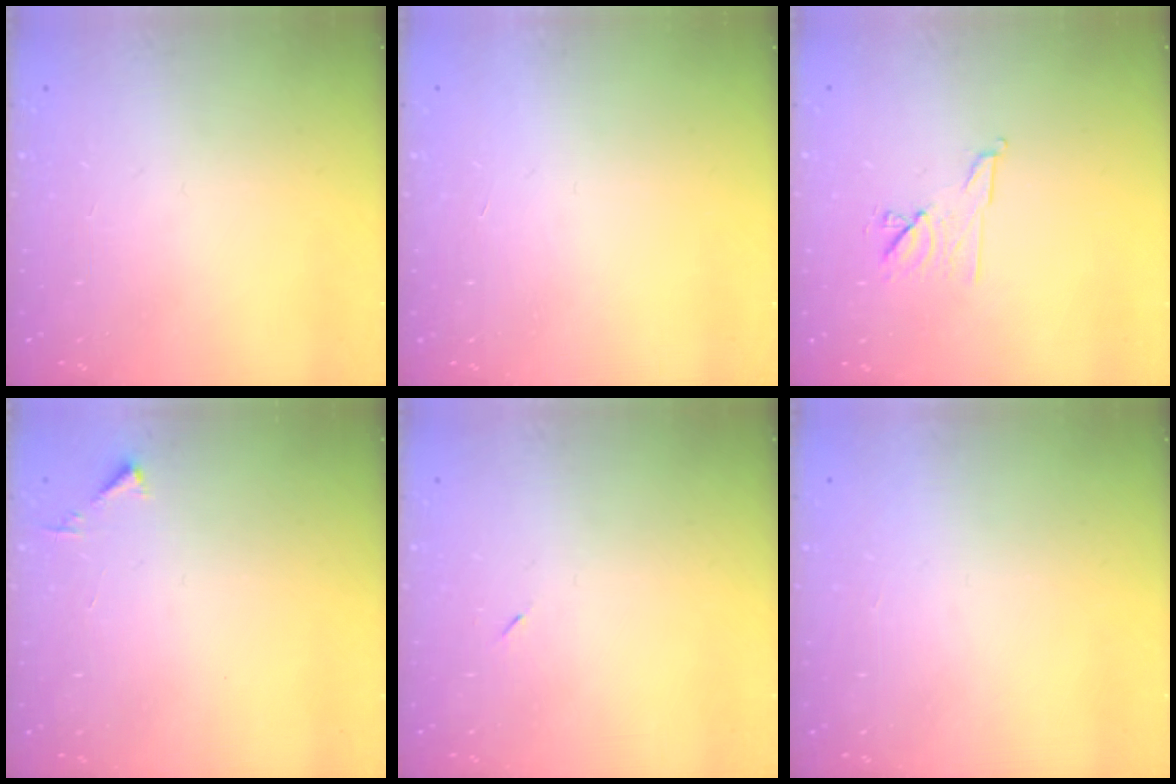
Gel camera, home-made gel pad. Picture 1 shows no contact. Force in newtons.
{"total": 1.5, "press": 1.5, "slide": 0.1}
{"total": 7.5, "press": 7.4, "slide": 1.3}
{"total": 3.3, "press": 3.2, "slide": 0.4}
{"total": 2.6, "press": 2.3, "slide": 1.2}
{"total": 1.6, "press": 1.6, "slide": 0.1}